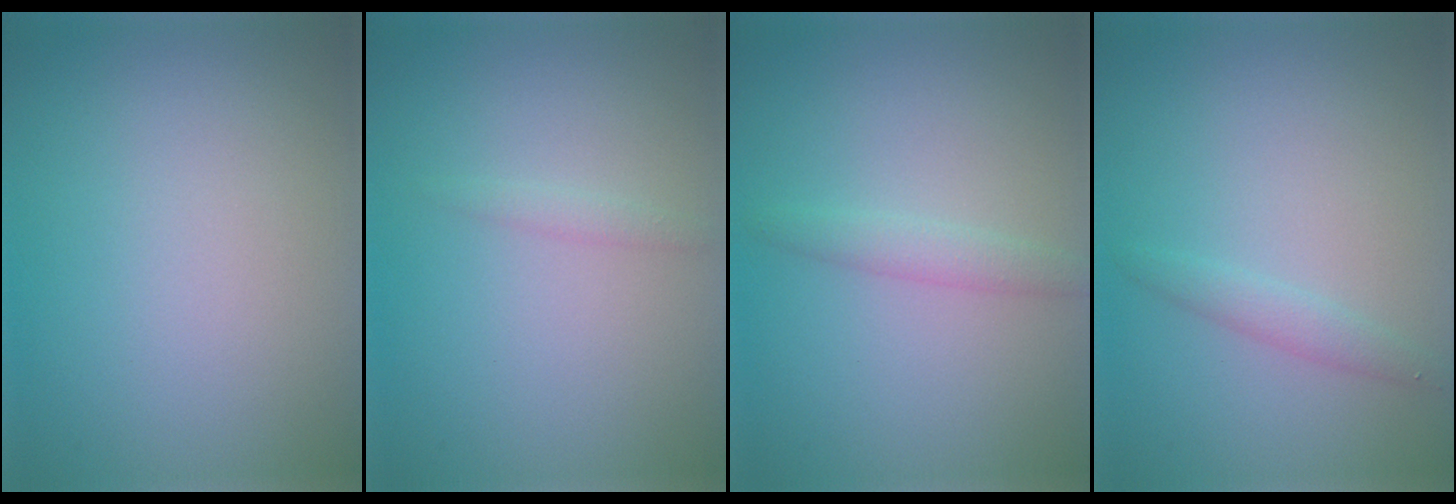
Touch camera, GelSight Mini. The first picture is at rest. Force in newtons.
{"total": 0.7, "press": 0.7, "slide": 0.1}
{"total": 1.6, "press": 1.6, "slide": 0.0}
{"total": 1.4, "press": 1.4, "slide": 0.0}